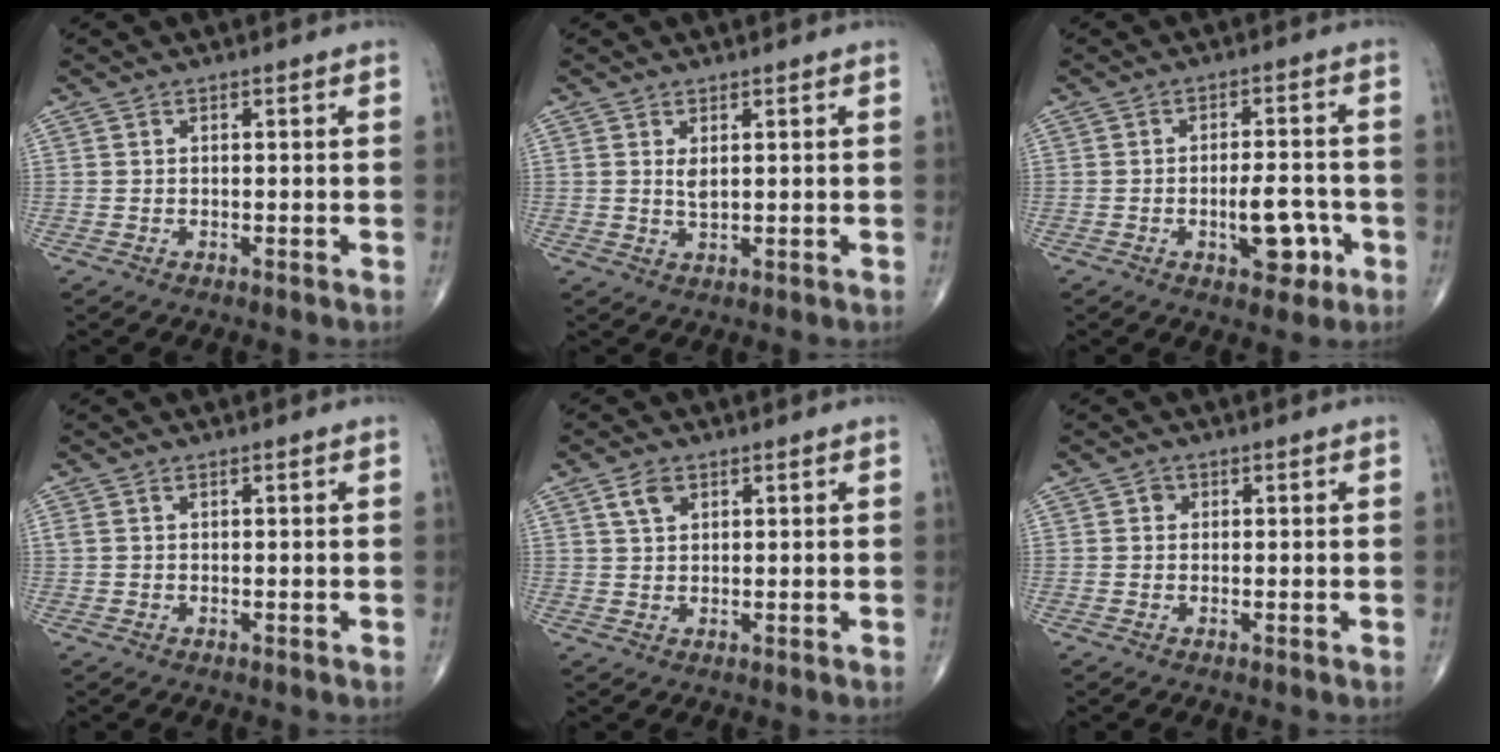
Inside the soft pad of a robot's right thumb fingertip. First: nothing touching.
{"total": 2.0, "force": [0.8, 0.8, 1.7], "torque": [-0.031, -0.009, 0.019]}
{"total": 7.6, "force": [-2.6, 3.6, 6.2], "torque": [-0.071, 0.017, -0.033]}
{"total": 1.1, "force": [0.5, 0.6, 0.8], "torque": [-0.022, 0.014, 0.015]}
{"total": 3.2, "force": [1.6, 1.9, 2.0], "torque": [-0.034, -0.003, 0.033]}
{"total": 1.1, "force": [0.2, 1.0, 0.3], "torque": [0.002, 0.002, 0.000]}